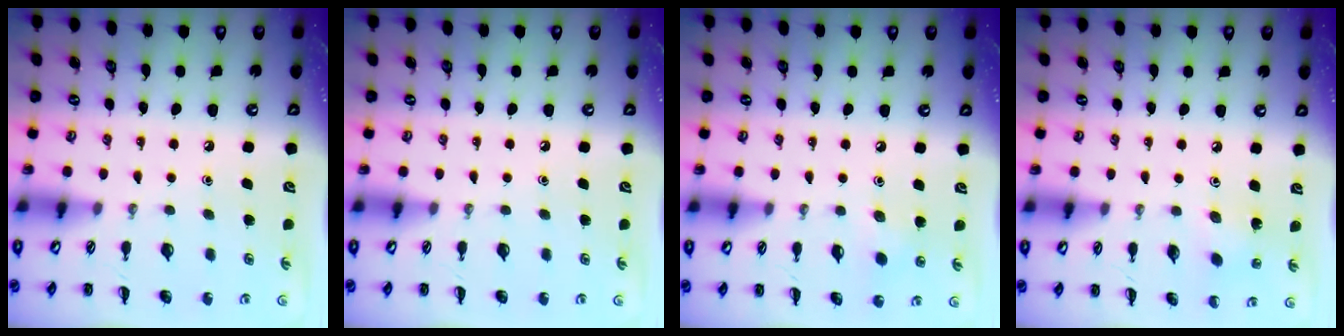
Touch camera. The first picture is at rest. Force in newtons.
{"total": 0.0}
{"total": 5.0, "press": 4.7, "slide": 1.7}
{"total": 1.5, "press": 1.5, "slide": 0.5}